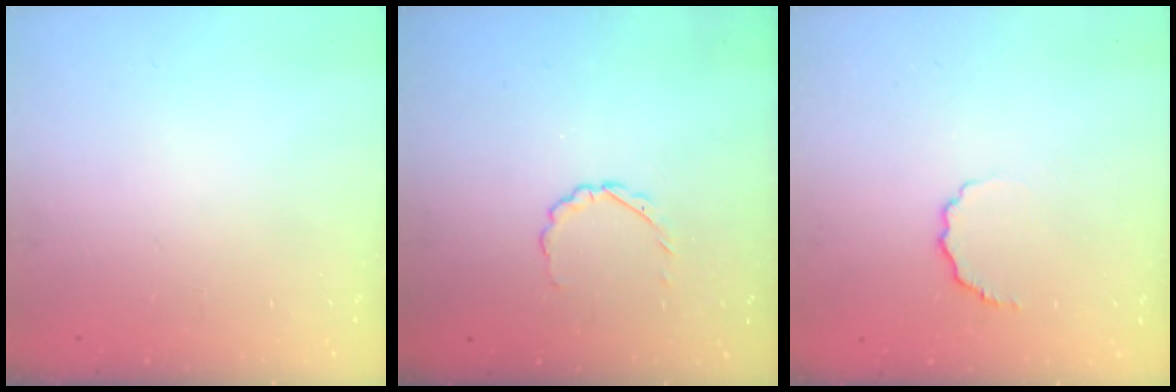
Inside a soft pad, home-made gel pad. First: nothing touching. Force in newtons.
{"total": 2.0, "press": 1.8, "slide": 0.7}
{"total": 5.6, "press": 5.5, "slide": 1.2}